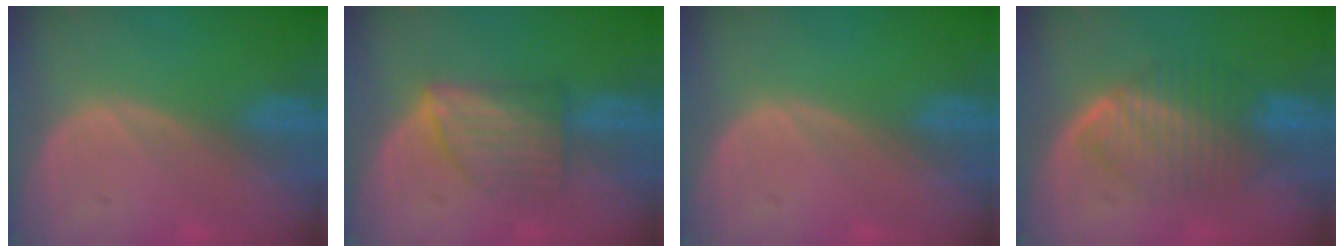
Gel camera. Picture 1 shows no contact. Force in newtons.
{"total": 6.1, "press": 5.9, "slide": 1.3}
{"total": 0.0}
{"total": 6.8, "press": 6.8, "slide": 0.2}